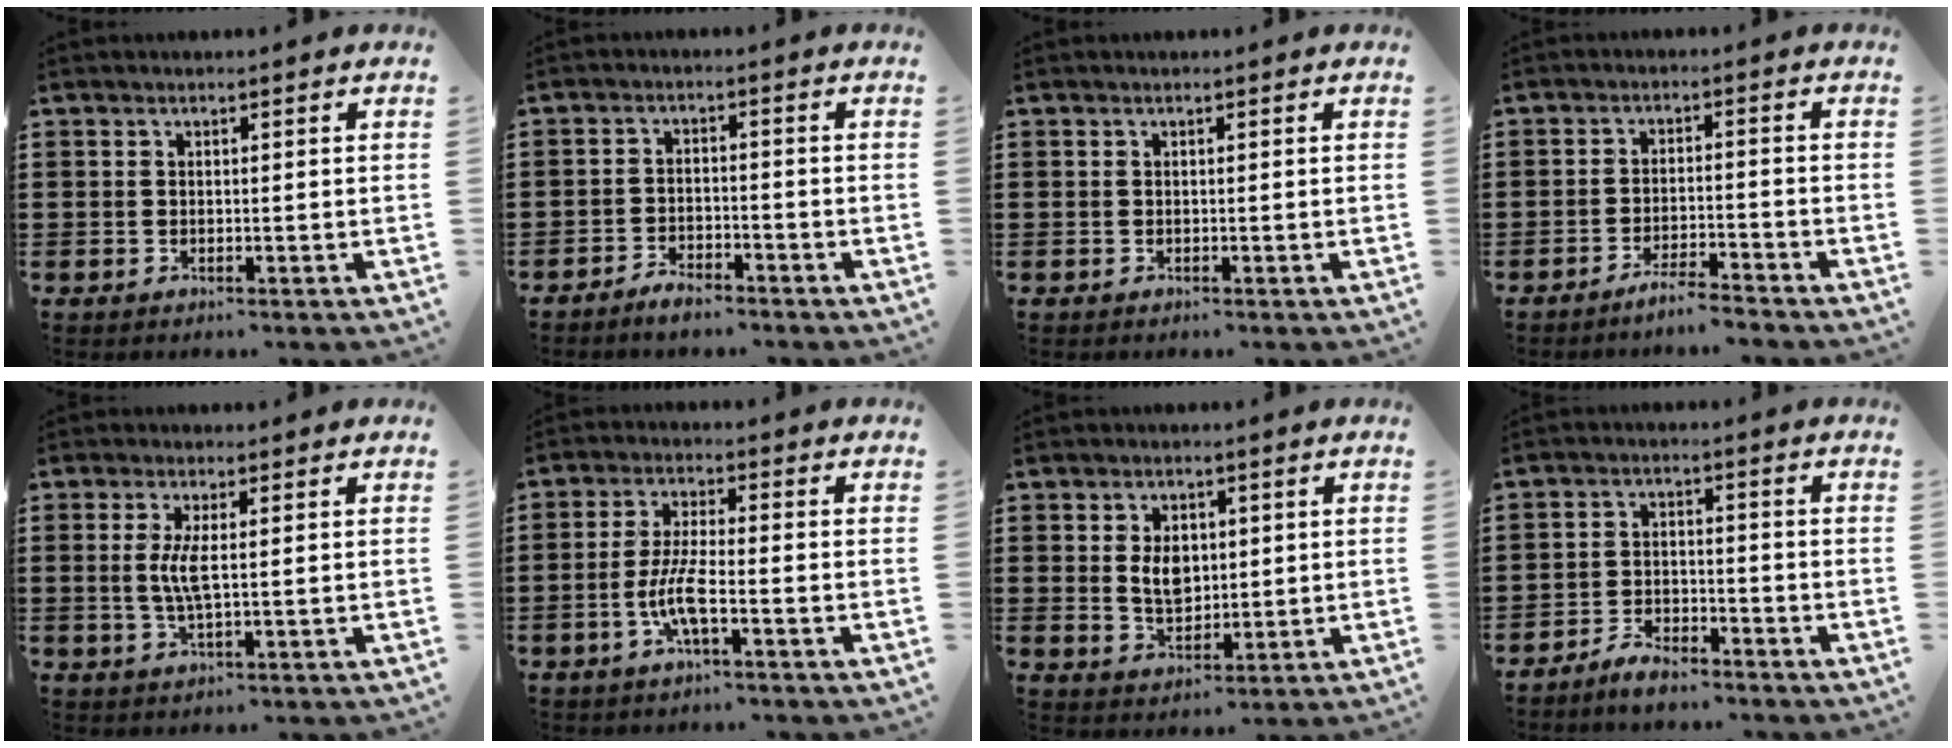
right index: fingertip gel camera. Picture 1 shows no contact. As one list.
[{"total": 2.6, "force": [-2.5, 0.7, 0.3], "torque": [-0.010, 0.008, -0.050]}, {"total": 0.0}, {"total": 3.5, "force": [-3.4, -0.2, 1.1], "torque": [-0.019, 0.001, -0.066]}, {"total": 4.2, "force": [0.3, 0.7, 4.1], "torque": [-0.093, -0.008, -0.001]}, {"total": 6.1, "force": [-2.2, 1.3, 5.5], "torque": [-0.128, -0.012, -0.050]}, {"total": 4.8, "force": [0.7, 3.3, 3.5], "torque": [-0.068, 0.009, 0.010]}, {"total": 3.4, "force": [-3.3, 0.8, 0.5], "torque": [-0.011, 0.012, -0.067]}]